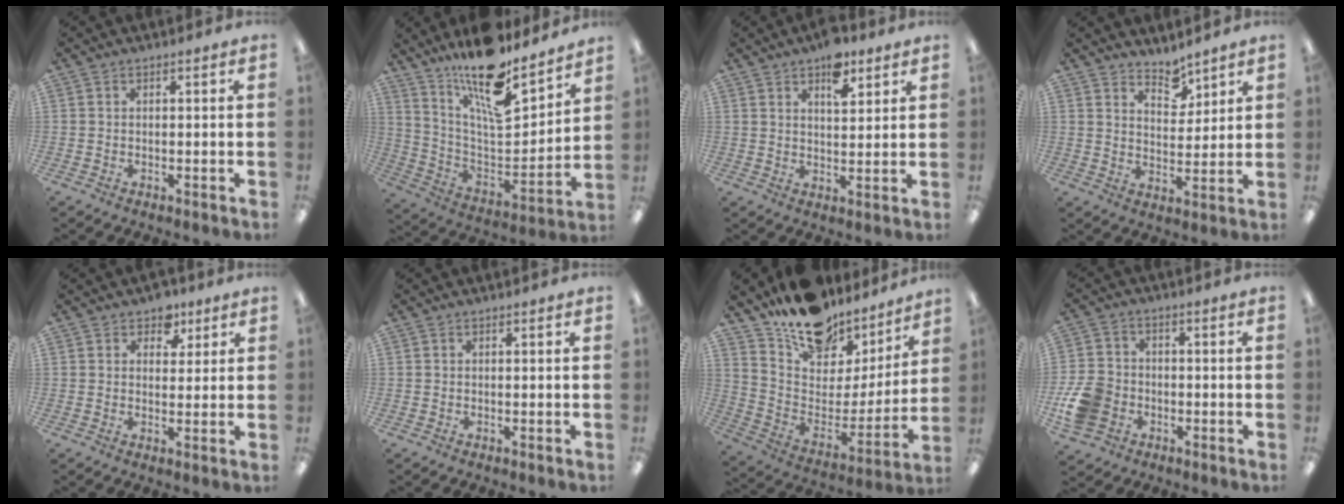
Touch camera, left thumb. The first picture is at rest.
{"total": 19.2, "force": [14.9, 5.8, 10.7], "torque": [-0.188, -0.112, 0.256]}
{"total": 7.7, "force": [5.2, 3.6, 4.4], "torque": [-0.044, -0.028, 0.083]}
{"total": 6.4, "force": [5.6, 2.6, 1.5], "torque": [-0.006, -0.042, 0.098]}
{"total": 5.3, "force": [3.3, 3.7, 1.6], "torque": [-0.015, -0.011, 0.056]}
{"total": 0.0}
{"total": 16.3, "force": [13.5, 7.8, 4.5], "torque": [-0.091, -0.107, 0.242]}
{"total": 9.6, "force": [-3.0, 7.8, 4.8], "torque": [-0.107, 0.023, -0.054]}